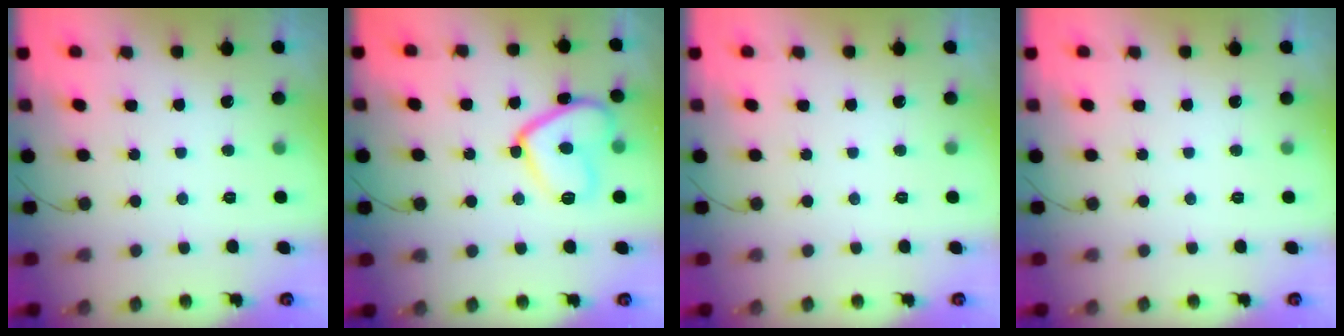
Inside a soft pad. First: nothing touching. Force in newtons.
{"total": 13.2, "press": 13.1, "slide": 1.2}
{"total": 0.0}
{"total": 0.0}